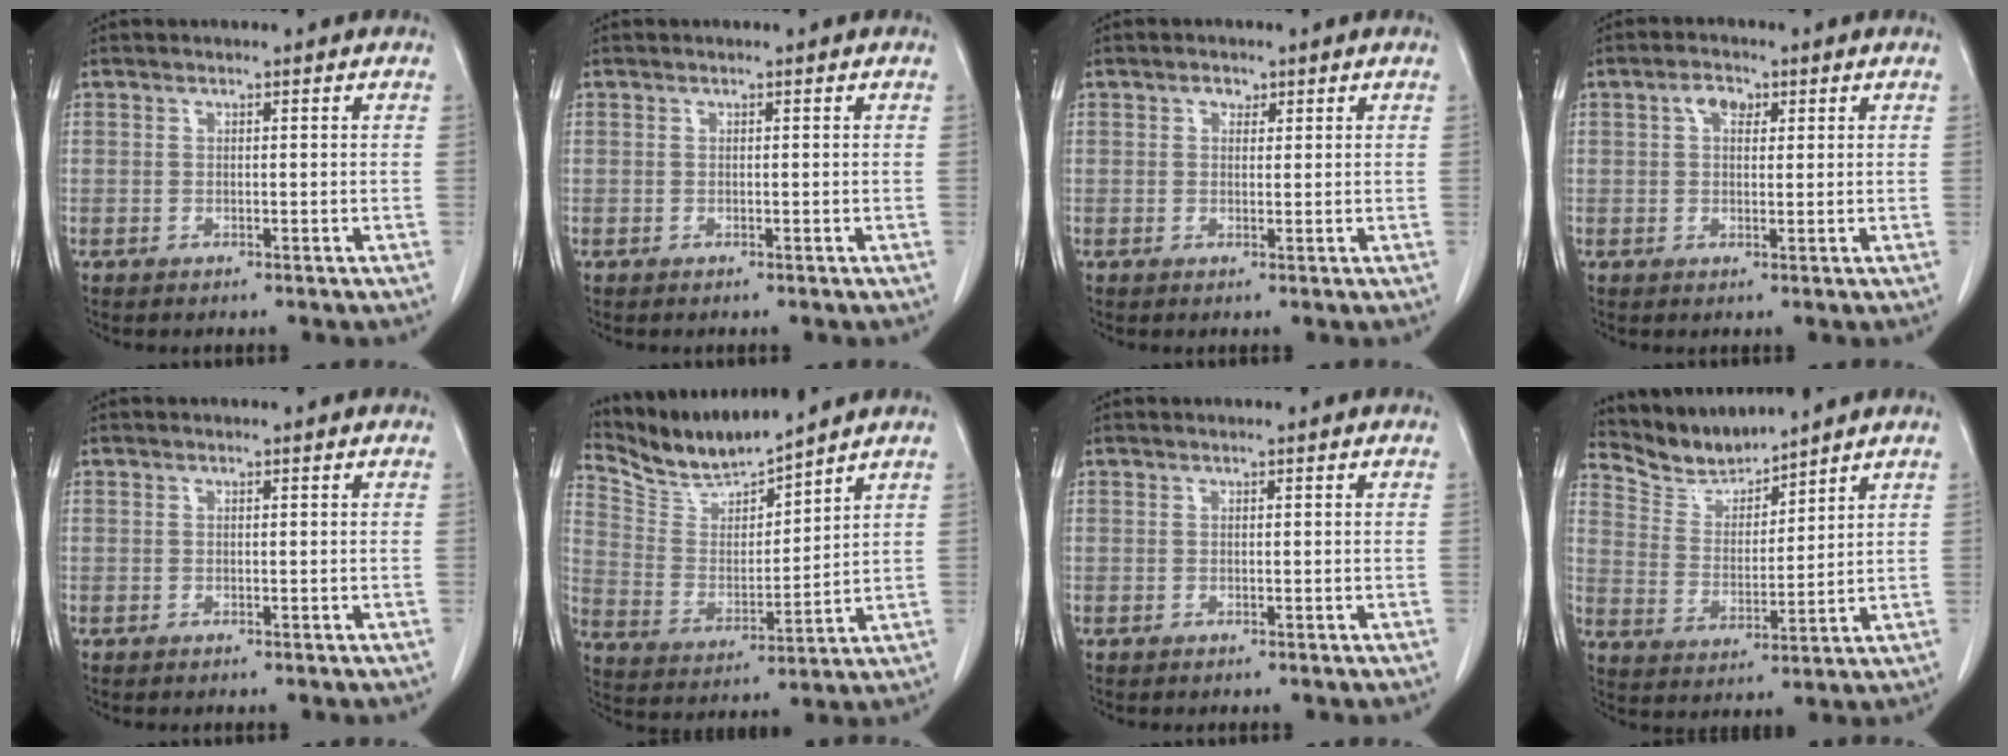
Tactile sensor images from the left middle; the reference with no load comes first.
{"total": 0.0}
{"total": 1.5, "force": [0.9, 1.0, 0.7], "torque": [-0.011, 0.002, 0.013]}
{"total": 3.1, "force": [1.3, 1.7, 2.2], "torque": [-0.041, 0.011, 0.022]}
{"total": 0.0}
{"total": 9.6, "force": [9.3, -0.1, 2.1], "torque": [-0.059, -0.003, 0.196]}
{"total": 0.0}
{"total": 7.0, "force": [7.0, 0.4, 0.1], "torque": [-0.015, 0.002, 0.151]}